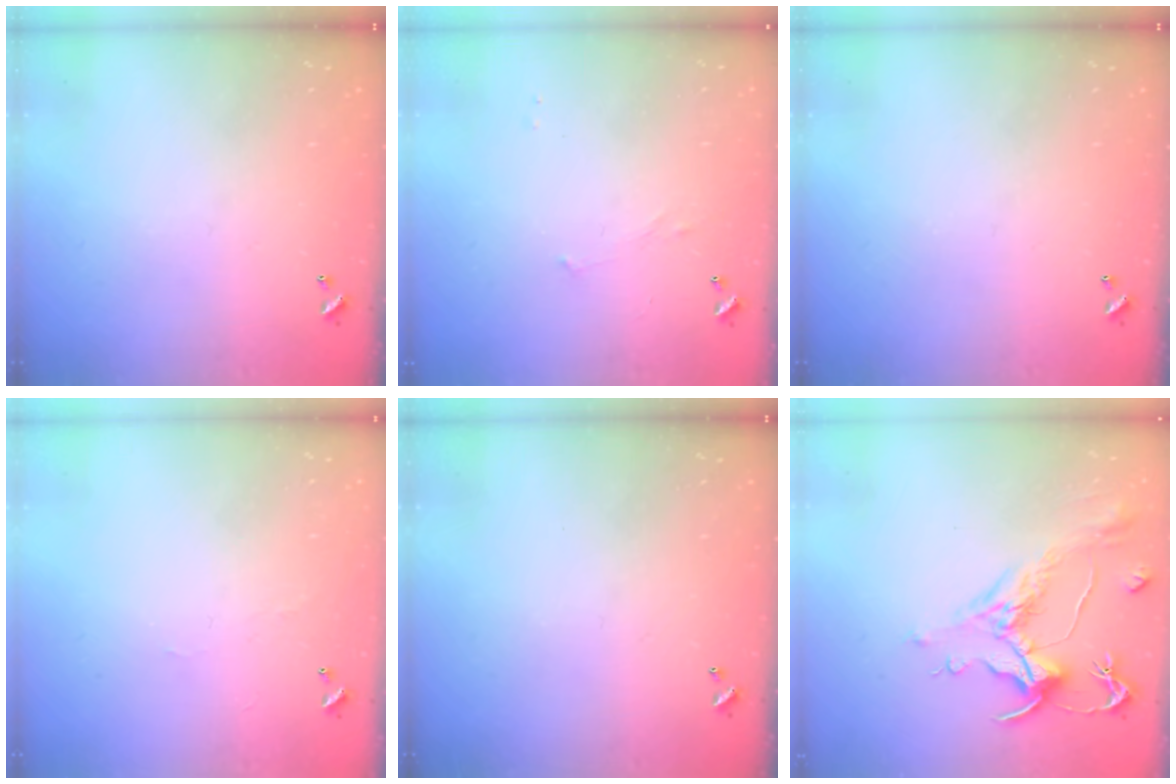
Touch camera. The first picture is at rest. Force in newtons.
{"total": 3.0, "press": 2.9, "slide": 0.4}
{"total": 0.0}
{"total": 0.8, "press": 0.7, "slide": 0.5}
{"total": 0.0}
{"total": 1.6, "press": 0.6, "slide": 1.4}